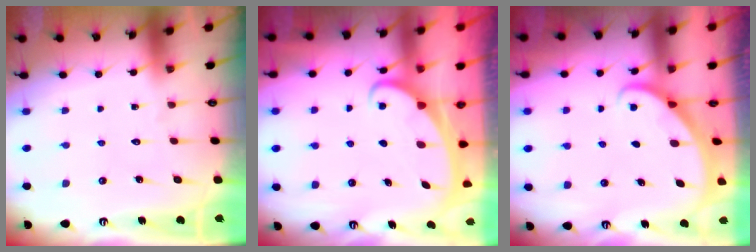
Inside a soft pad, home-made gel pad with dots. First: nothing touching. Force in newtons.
{"total": 2.3, "press": 2.3, "slide": 0.3}
{"total": 1.9, "press": 1.9, "slide": 0.1}